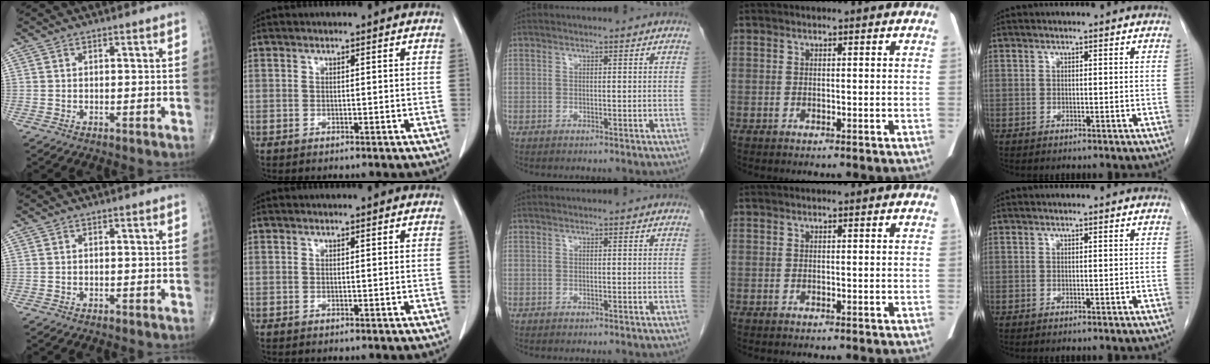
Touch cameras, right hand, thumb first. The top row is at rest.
{}